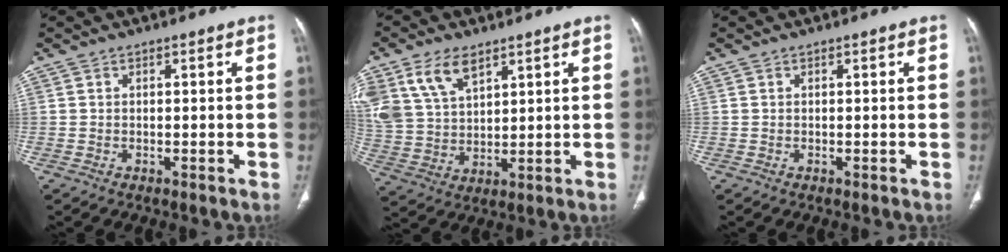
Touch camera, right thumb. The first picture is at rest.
{"total": 11.6, "force": [6.6, 6.7, 6.8], "torque": [-0.126, -0.015, 0.143]}
{"total": 0.0}